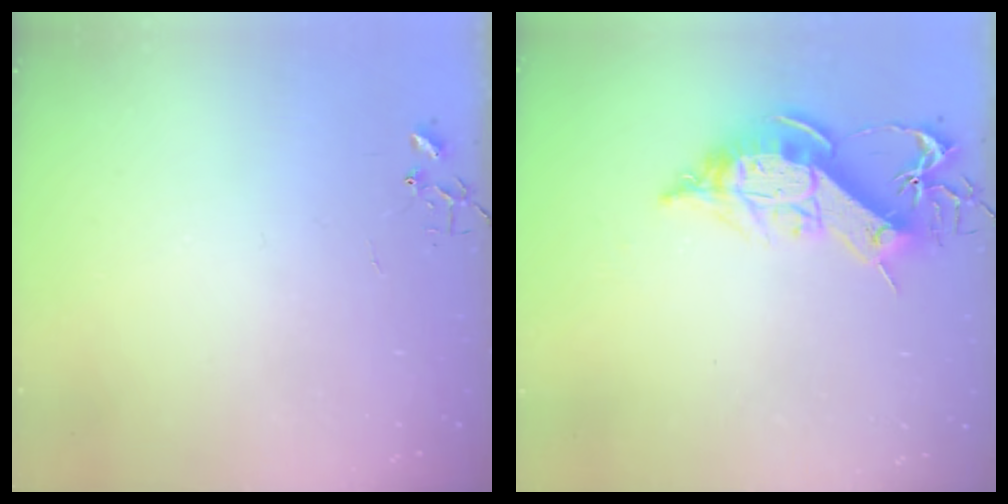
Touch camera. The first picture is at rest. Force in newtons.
{"total": 14.4, "press": 14.4, "slide": 1.2}